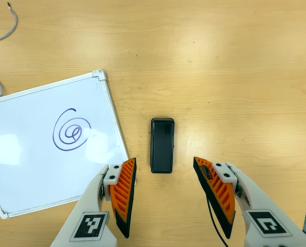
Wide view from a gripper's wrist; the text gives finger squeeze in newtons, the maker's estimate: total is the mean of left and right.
{"total": 0.0}